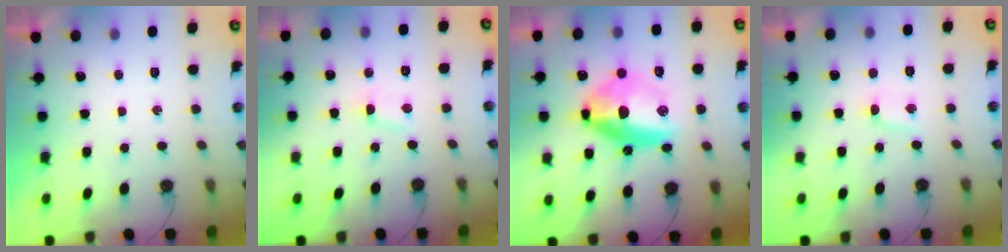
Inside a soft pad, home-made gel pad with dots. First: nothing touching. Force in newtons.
{"total": 1.2, "press": 1.1, "slide": 0.2}
{"total": 14.6, "press": 14.5, "slide": 2.1}
{"total": 1.6, "press": 1.5, "slide": 0.2}